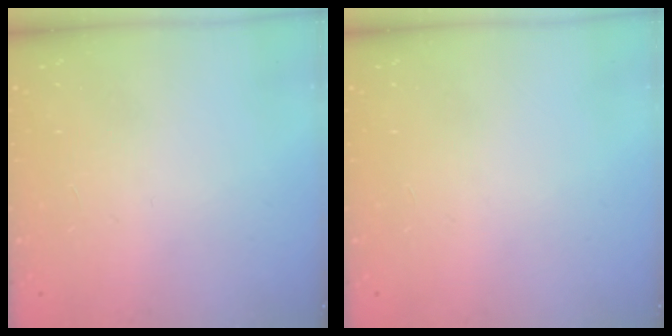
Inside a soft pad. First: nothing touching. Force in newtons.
{"total": 0.0}